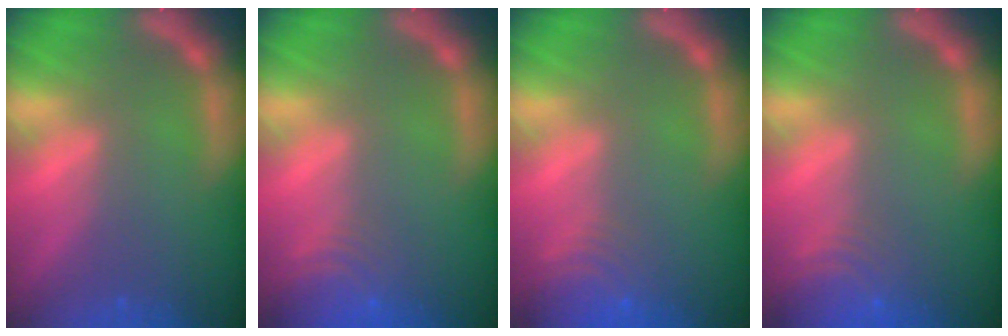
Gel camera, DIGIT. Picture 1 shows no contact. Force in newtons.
{"total": 5.5}
{"total": 6.5}
{"total": 5.5}